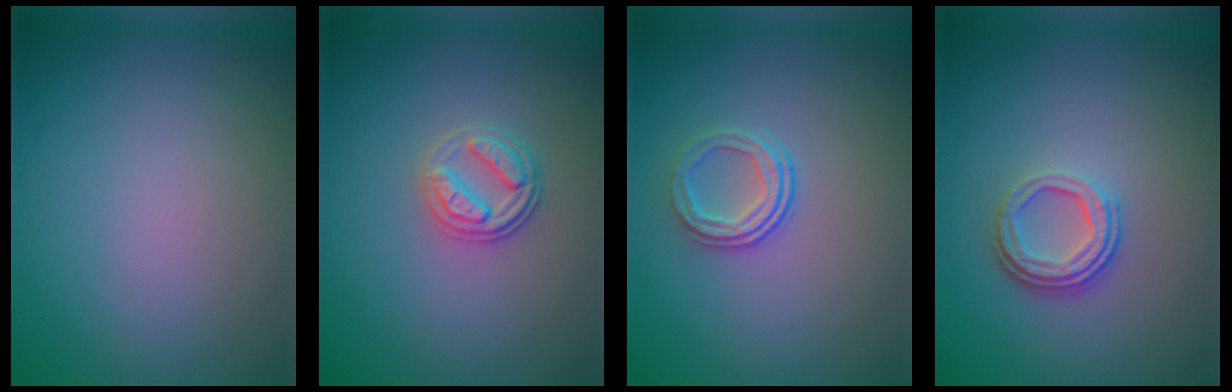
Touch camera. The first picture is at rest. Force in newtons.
{"total": 2.7, "press": 2.5, "slide": 0.9}
{"total": 2.4, "press": 1.7, "slide": 1.7}
{"total": 3.5, "press": 2.6, "slide": 2.3}